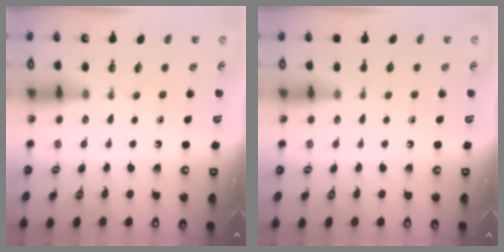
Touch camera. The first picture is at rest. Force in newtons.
{"total": 0.0}